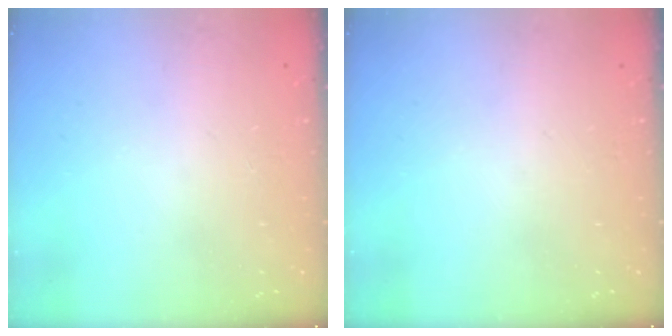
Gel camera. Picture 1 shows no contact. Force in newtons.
{"total": 0.0}